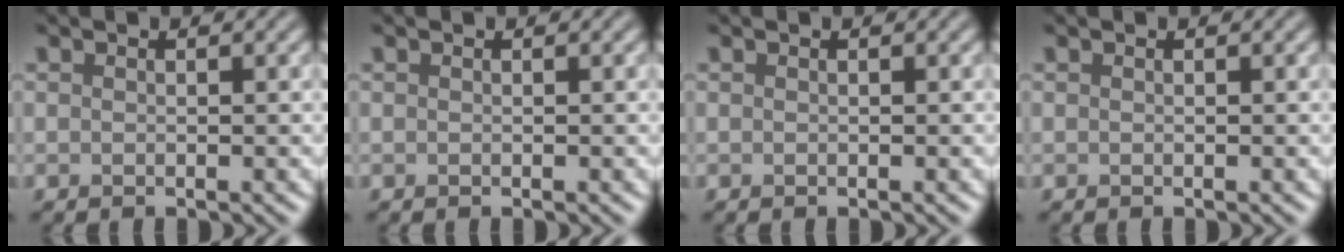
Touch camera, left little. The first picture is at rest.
{"total": 0.0}
{"total": 0.0}
{"total": 0.0}